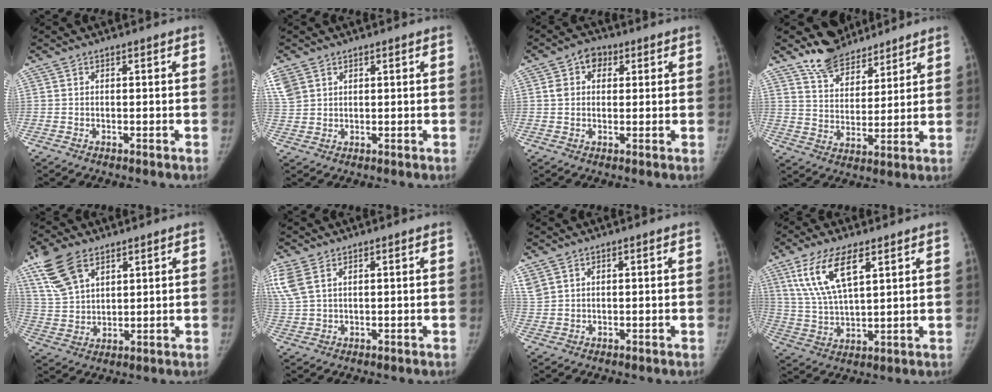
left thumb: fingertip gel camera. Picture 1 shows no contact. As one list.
[{"total": 6.9, "force": [3.6, 5.2, 2.9], "torque": [-0.080, 0.007, 0.082]}, {"total": 5.1, "force": [1.7, 4.0, 2.6], "torque": [-0.021, 0.007, 0.024]}, {"total": 9.5, "force": [8.4, 4.1, 1.6], "torque": [0.004, -0.059, 0.158]}, {"total": 11.3, "force": [7.0, 6.1, 6.5], "torque": [-0.123, -0.016, 0.145]}, {"total": 7.9, "force": [3.9, 4.4, 5.4], "torque": [-0.151, 0.005, 0.087]}, {"total": 3.2, "force": [2.3, 1.8, 1.3], "torque": [-0.034, 0.005, 0.057]}, {"total": 12.5, "force": [6.4, 4.7, 9.6], "torque": [-0.183, -0.020, 0.131]}]